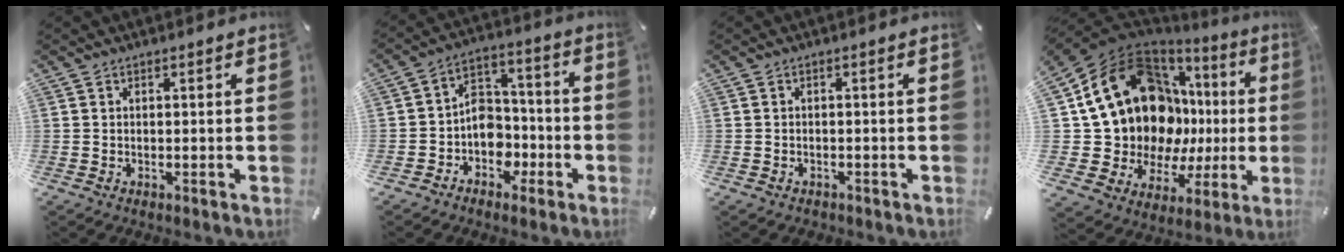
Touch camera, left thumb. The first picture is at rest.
{"total": 8.8, "force": [-3.3, 7.6, 2.8], "torque": [-0.033, 0.022, -0.055]}
{"total": 1.3, "force": [-0.8, 0.9, 0.4], "torque": [-0.008, 0.004, -0.020]}
{"total": 23.6, "force": [7.6, 17.2, 14.3], "torque": [-0.242, -0.065, 0.172]}